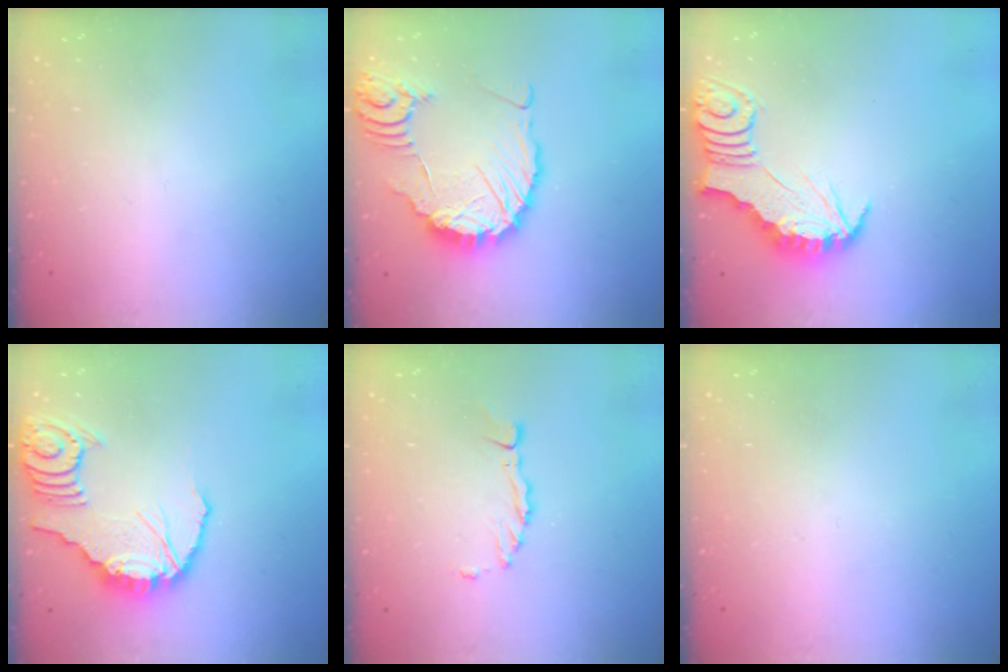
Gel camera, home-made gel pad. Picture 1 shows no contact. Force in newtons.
{"total": 13.0, "press": 12.9, "slide": 1.7}
{"total": 2.8, "press": 2.7, "slide": 0.3}
{"total": 14.4, "press": 14.3, "slide": 1.8}
{"total": 2.1, "press": 2.1, "slide": 0.2}
{"total": 0.0}